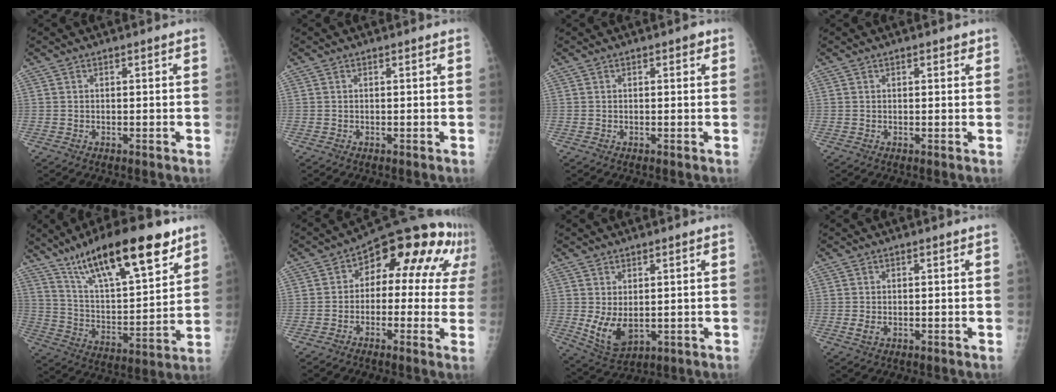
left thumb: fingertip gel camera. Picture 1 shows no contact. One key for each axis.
{"total": 0.0}
{"total": 1.0, "fx": 0.5, "fy": 0.5, "fz": 0.7, "tx": -0.004, "ty": 0.001, "tz": 0.005}
{"total": 1.3, "fx": 0.8, "fy": 0.6, "fz": 0.8, "tx": -0.002, "ty": -0.002, "tz": 0.008}
{"total": 23.6, "fx": 15.2, "fy": 7.1, "fz": 16.7, "tx": -0.249, "ty": -0.052, "tz": 0.261}
{"total": 16.6, "fx": 4.4, "fy": 9.6, "fz": 12.9, "tx": -0.106, "ty": 0.034, "tz": 0.042}
{"total": 7.1, "fx": -0.2, "fy": 4.2, "fz": 5.6, "tx": -0.097, "ty": -0.017, "tz": 0.016}
{"total": 1.7, "fx": -0.4, "fy": 1.0, "fz": 1.3, "tx": -0.030, "ty": -0.002, "tz": -0.007}